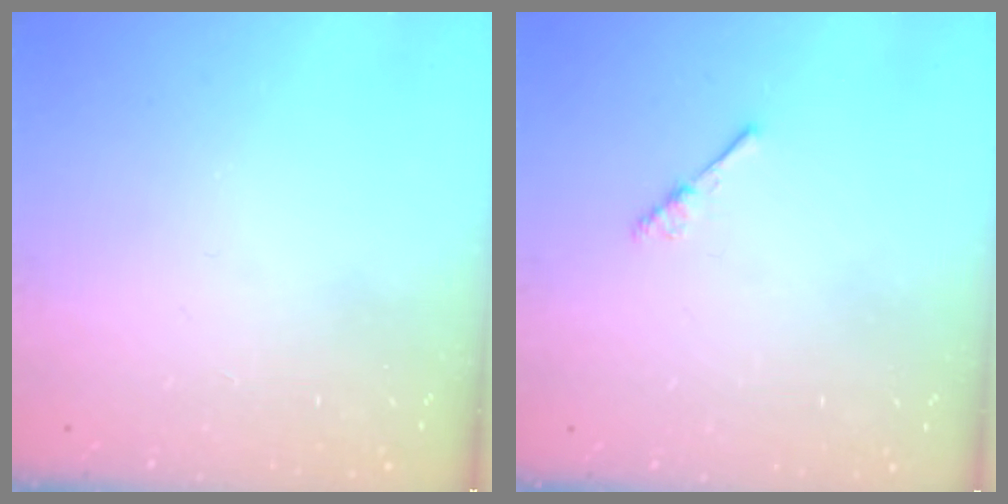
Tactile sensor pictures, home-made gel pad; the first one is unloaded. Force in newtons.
{"total": 3.0, "press": 3.0, "slide": 0.3}